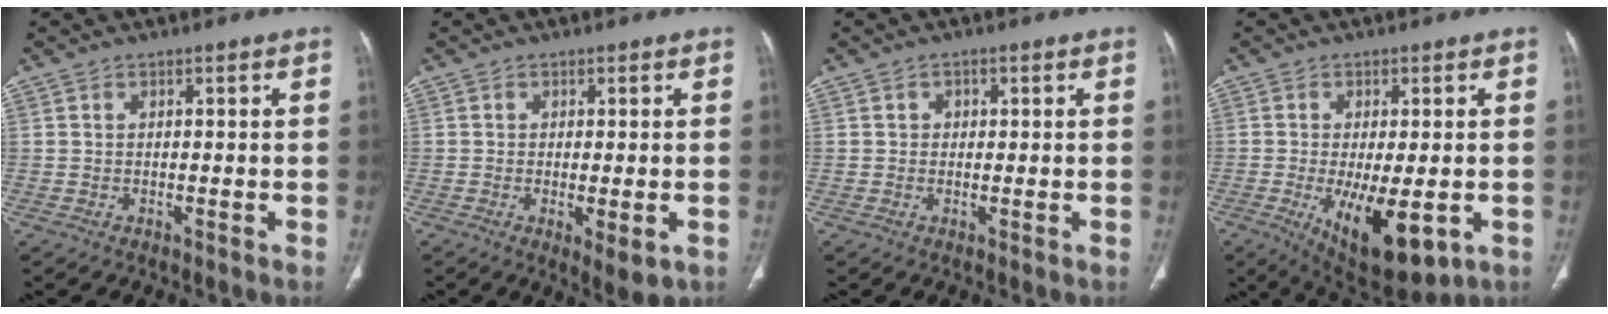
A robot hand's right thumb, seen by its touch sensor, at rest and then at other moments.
{"total": 4.5, "force": [-1.4, 1.4, 4.0], "torque": [-0.066, -0.014, -0.018]}
{"total": 1.4, "force": [0.3, 1.3, 0.5], "torque": [0.003, 0.002, 0.001]}
{"total": 13.7, "force": [-4.3, 5.5, 11.8], "torque": [-0.187, -0.020, -0.048]}